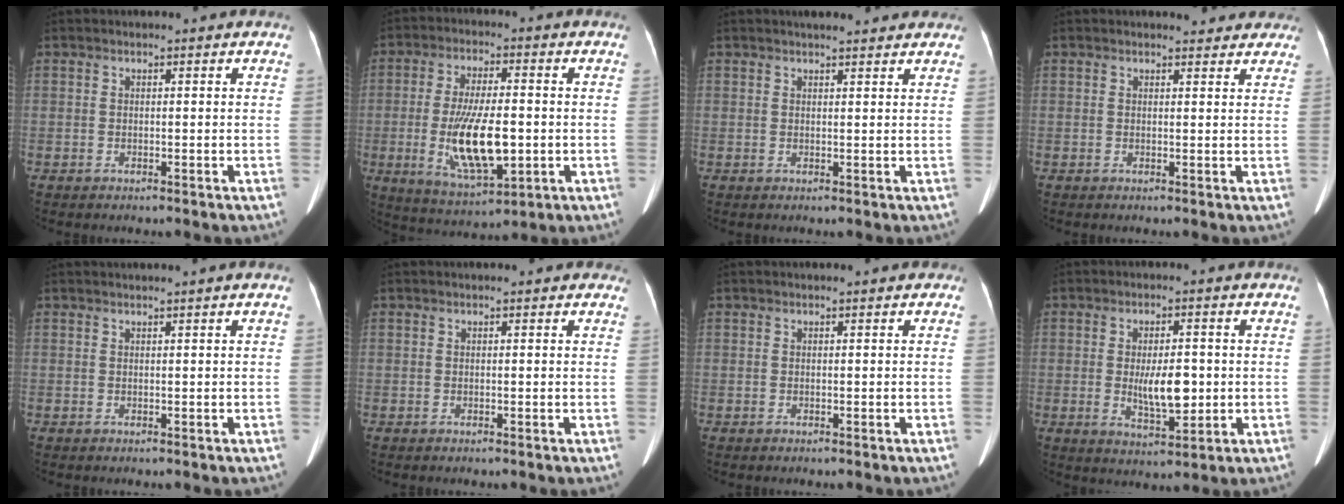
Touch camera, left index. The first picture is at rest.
{"total": 12.7, "force": [-2.0, 3.9, 11.9], "torque": [-0.228, -0.012, -0.025]}
{"total": 6.0, "force": [5.3, 1.3, 2.5], "torque": [-0.029, 0.019, 0.064]}
{"total": 4.9, "force": [4.5, 1.6, 1.1], "torque": [0.000, 0.002, 0.040]}
{"total": 1.1, "force": [0.8, -0.4, 0.7], "torque": [-0.016, 0.006, 0.022]}
{"total": 2.3, "force": [1.8, 1.0, 1.1], "torque": [-0.005, 0.011, 0.011]}
{"total": 0.6, "force": [0.4, 0.3, 0.4], "torque": [-0.003, 0.004, 0.000]}
{"total": 6.9, "force": [-0.5, 2.5, 6.4], "torque": [-0.111, -0.008, -0.003]}